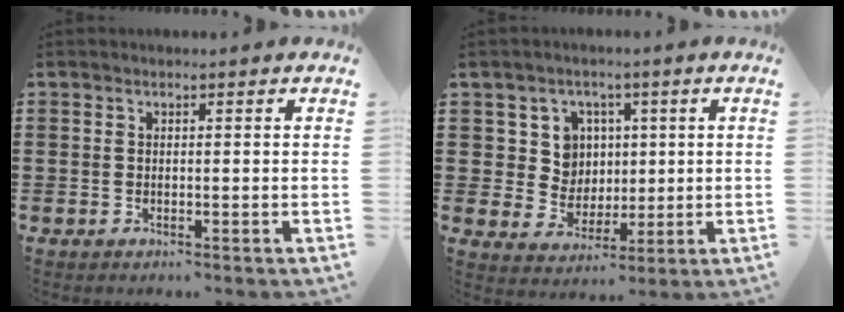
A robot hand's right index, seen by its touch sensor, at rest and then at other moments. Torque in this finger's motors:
{"motor_torque": [0.12, 0.14, 0.05, 0.00]}